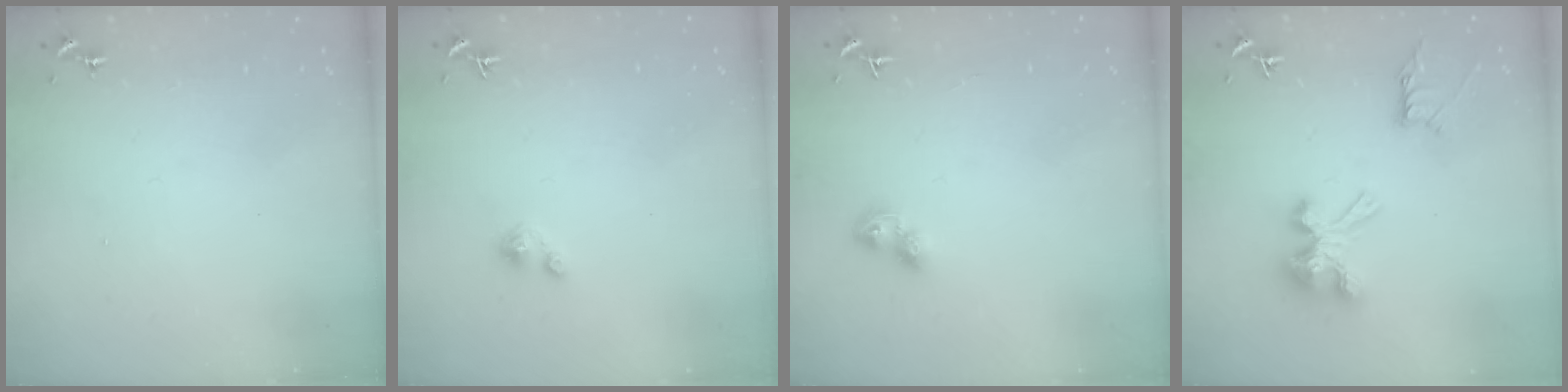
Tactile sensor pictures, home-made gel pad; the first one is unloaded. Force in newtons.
{"total": 2.8, "press": 2.8, "slide": 0.3}
{"total": 6.2, "press": 6.2, "slide": 0.4}
{"total": 11.2, "press": 11.2, "slide": 0.4}